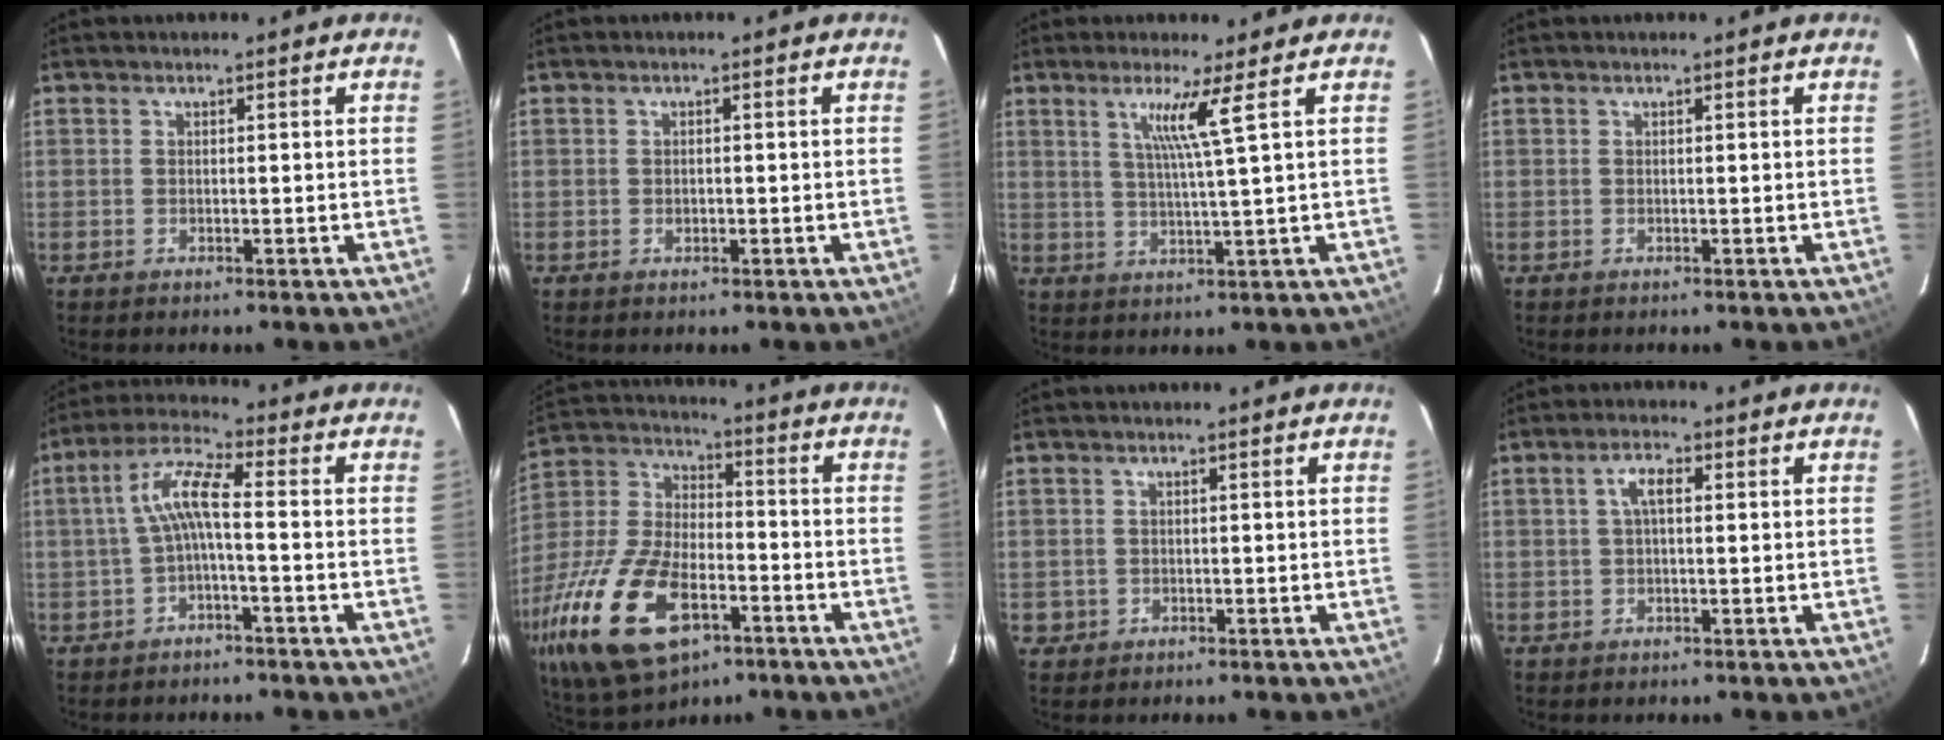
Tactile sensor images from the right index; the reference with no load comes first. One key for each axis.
{"total": 0.8, "fx": -0.3, "fy": 0.6, "fz": 0.4, "tx": -0.006, "ty": 0.001, "tz": -0.003}
{"total": 5.4, "fx": 2.6, "fy": -1.6, "fz": 4.4, "tx": -0.079, "ty": -0.010, "tz": 0.046}
{"total": 0.0}
{"total": 6.5, "fx": -1.2, "fy": 0.9, "fz": 6.4, "tx": -0.146, "ty": 0.019, "tz": -0.021}
{"total": 25.0, "fx": -11.6, "fy": 12.6, "fz": 18.2, "tx": -0.403, "ty": -0.036, "tz": -0.199}
{"total": 1.9, "fx": -0.2, "fy": 1.9, "fz": 0.1, "tx": 0.000, "ty": 0.006, "tz": 0.002}
{"total": 3.3, "fx": 0.7, "fy": 1.2, "fz": 3.0, "tx": -0.060, "ty": 0.011, "tz": 0.014}